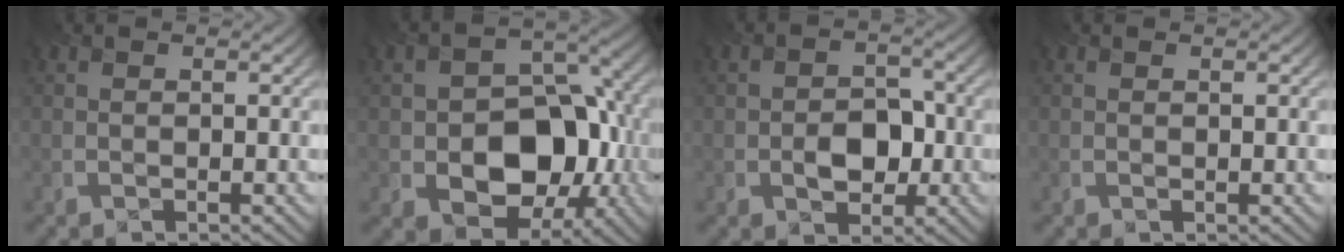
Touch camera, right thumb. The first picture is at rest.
{"total": 12.3, "force": [-2.7, 8.8, 8.2], "torque": [-0.119, -0.012, -0.048]}
{"total": 4.8, "force": [-1.2, 3.4, 3.1], "torque": [-0.042, -0.003, -0.022]}
{"total": 0.0}